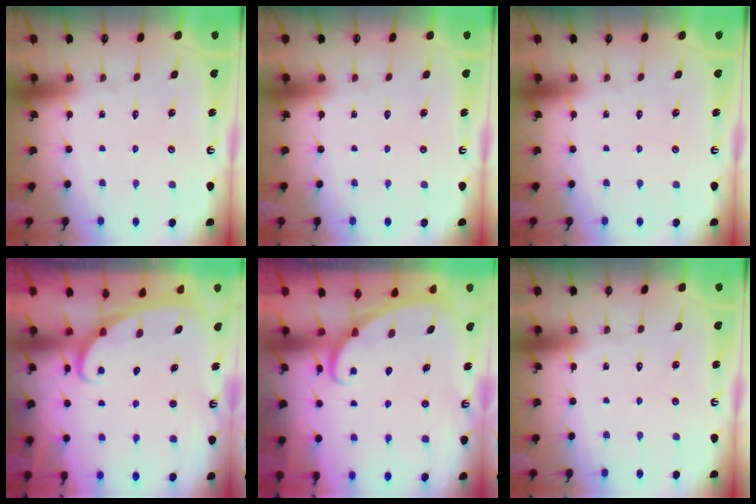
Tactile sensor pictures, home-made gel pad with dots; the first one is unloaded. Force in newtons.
{"total": 0.0}
{"total": 0.0}
{"total": 2.4, "press": 2.4, "slide": 0.3}
{"total": 2.2, "press": 2.2, "slide": 0.1}
{"total": 0.0}